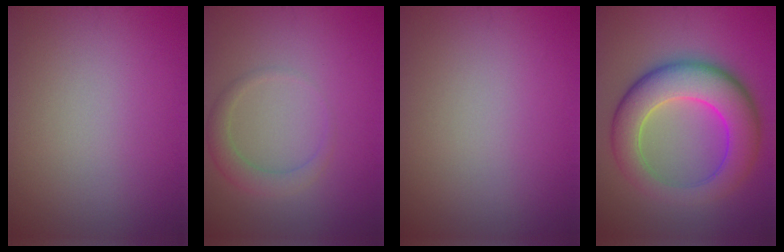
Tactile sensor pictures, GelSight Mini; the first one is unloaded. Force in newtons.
{"total": 2.1, "press": 2.1, "slide": 0.1}
{"total": 0.0}
{"total": 8.9, "press": 8.9, "slide": 0.1}